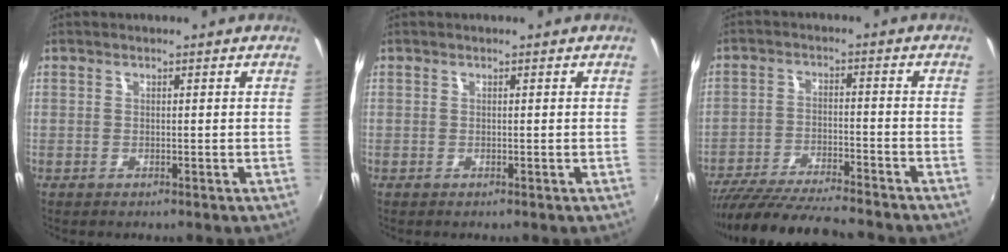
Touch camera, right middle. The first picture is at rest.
{"total": 0.0}
{"total": 16.3, "force": [-14.5, 1.6, 7.2], "torque": [-0.149, -0.029, -0.240]}